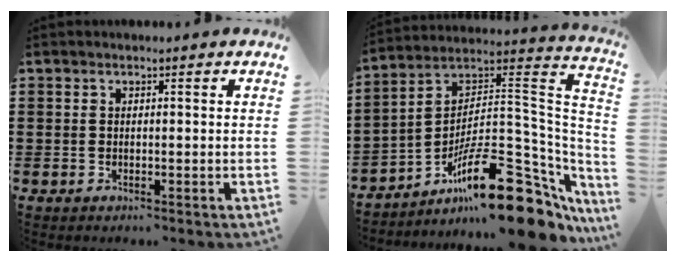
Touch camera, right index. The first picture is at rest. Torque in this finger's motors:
{"motor_torque": [0.06, 0.08, 0.96, 0.17]}